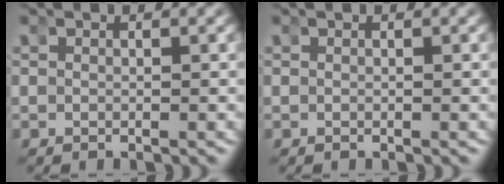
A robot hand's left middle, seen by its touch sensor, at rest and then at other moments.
{"total": 0.0}